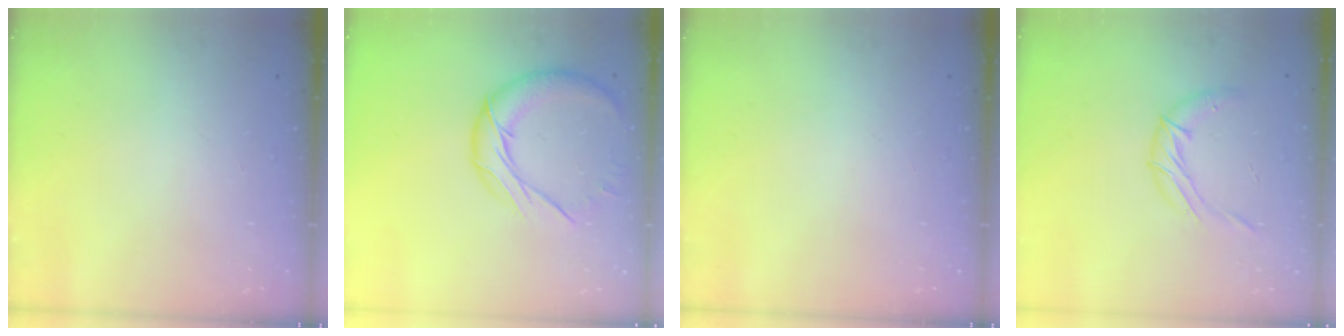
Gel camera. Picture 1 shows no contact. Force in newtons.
{"total": 13.3, "press": 13.2, "slide": 1.0}
{"total": 0.0}
{"total": 9.5, "press": 9.5, "slide": 0.7}